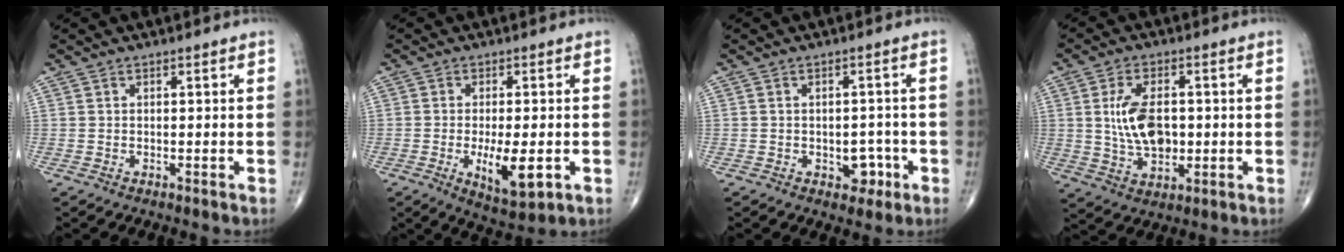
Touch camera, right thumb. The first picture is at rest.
{"total": 9.1, "force": [-2.2, 3.3, 8.1], "torque": [-0.127, -0.016, -0.029]}
{"total": 4.2, "force": [-1.6, 3.0, 2.5], "torque": [-0.007, 0.012, -0.018]}
{"total": 10.0, "force": [0.6, 5.8, 8.1], "torque": [-0.137, -0.003, 0.018]}